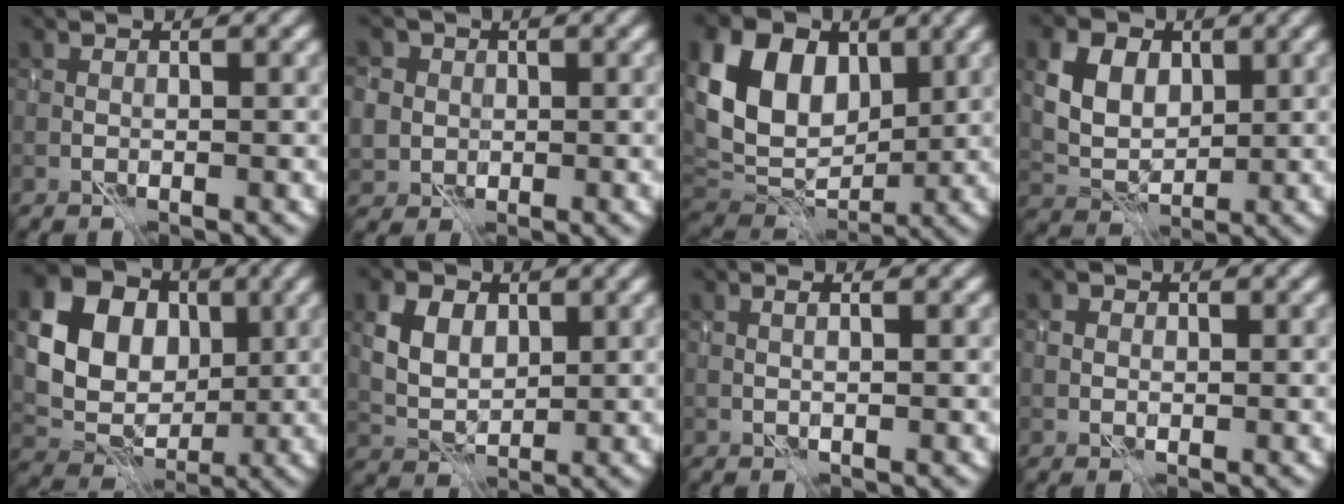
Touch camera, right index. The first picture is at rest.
{"total": 6.6, "force": [1.3, 6.1, 2.2], "torque": [-0.045, 0.027, -0.006]}
{"total": 10.6, "force": [3.3, 7.5, 6.8], "torque": [-0.144, 0.015, 0.054]}
{"total": 5.3, "force": [2.0, 3.7, 3.2], "torque": [-0.075, 0.003, 0.032]}
{"total": 19.1, "force": [5.8, 16.2, 8.4], "torque": [-0.189, 0.026, 0.078]}
{"total": 4.8, "force": [1.9, 3.2, 3.0], "torque": [-0.067, 0.005, 0.032]}
{"total": 0.7, "force": [0.4, -0.2, 0.5], "torque": [-0.013, 0.003, 0.008]}
{"total": 1.0, "force": [0.3, 1.0, 0.3], "torque": [-0.003, 0.002, 0.003]}